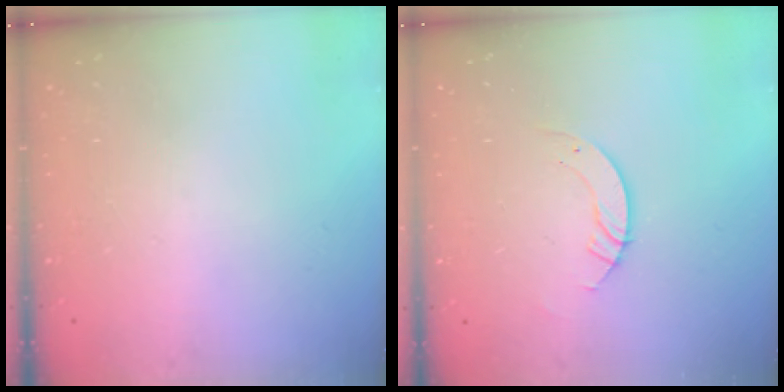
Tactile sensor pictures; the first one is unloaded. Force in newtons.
{"total": 3.5, "press": 3.5, "slide": 0.1}